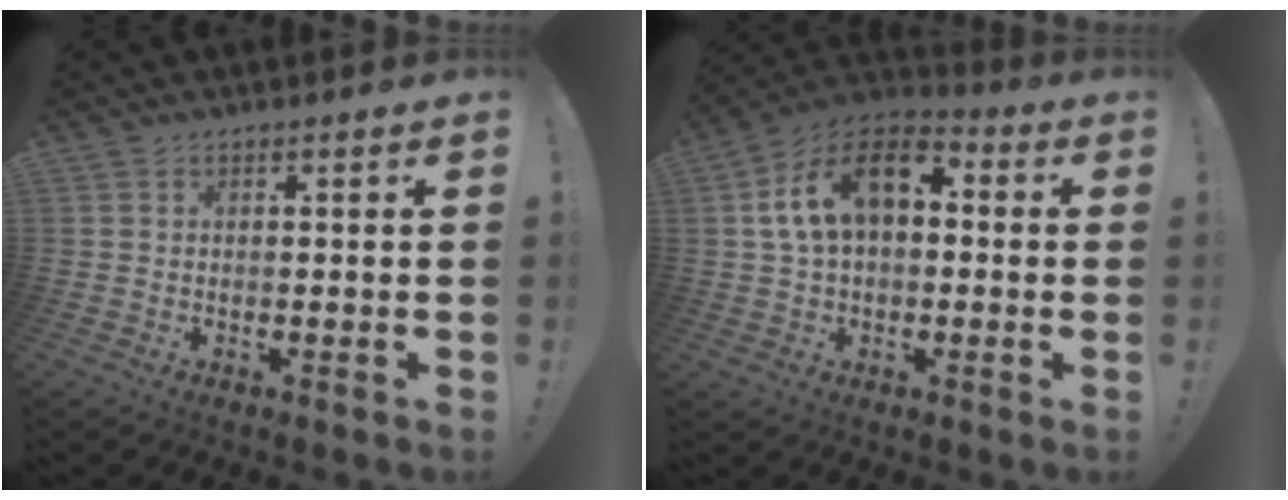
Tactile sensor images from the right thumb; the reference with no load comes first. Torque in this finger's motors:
{"motor_torque": [0.05, 1.04, 0.34, -0.12, 0.14]}